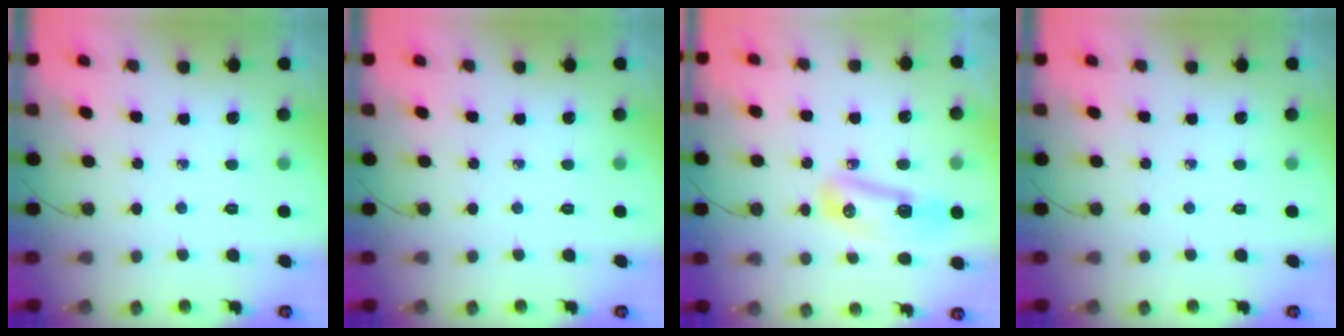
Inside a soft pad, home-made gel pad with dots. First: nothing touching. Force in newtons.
{"total": 0.0}
{"total": 17.6, "press": 12.4, "slide": 12.5}
{"total": 0.0}